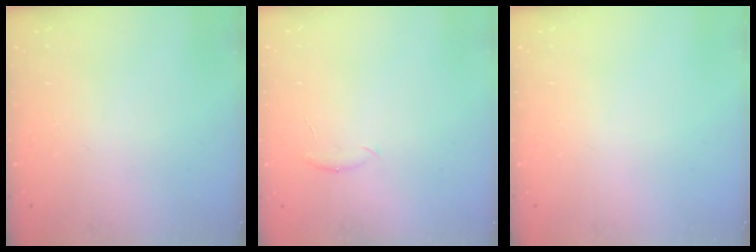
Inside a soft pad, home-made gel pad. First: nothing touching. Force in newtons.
{"total": 5.0, "press": 4.9, "slide": 1.0}
{"total": 0.0}